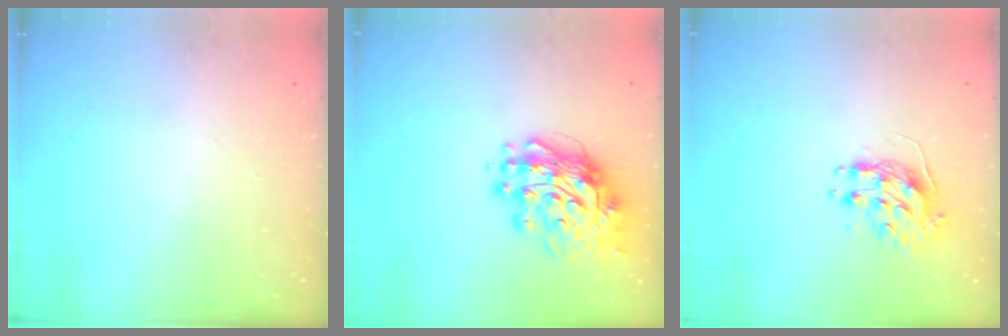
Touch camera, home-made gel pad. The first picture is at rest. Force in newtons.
{"total": 17.5, "press": 17.4, "slide": 1.7}
{"total": 9.2, "press": 9.2, "slide": 0.7}